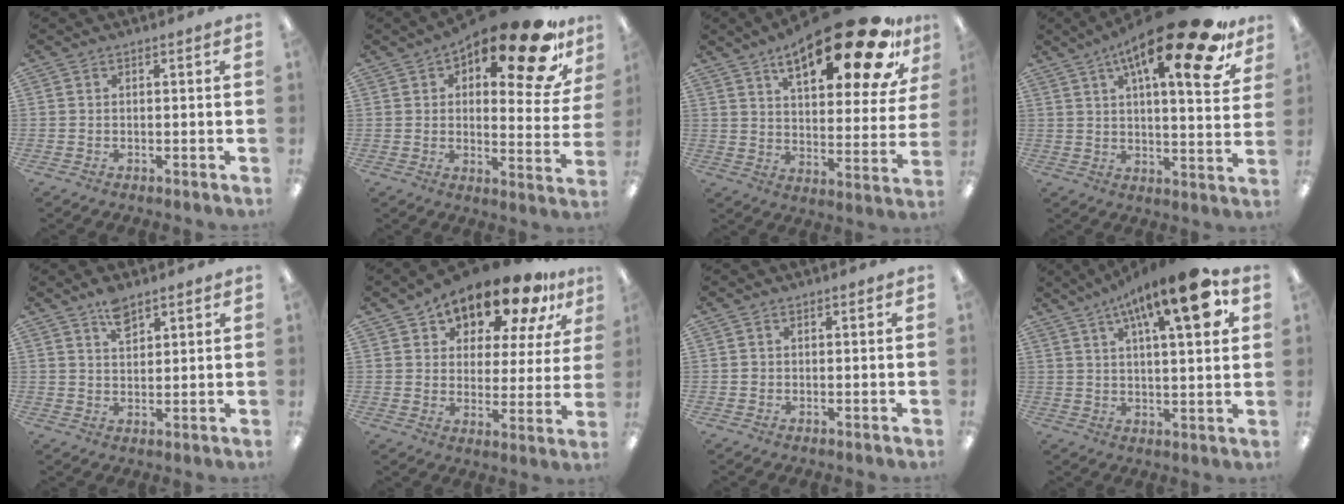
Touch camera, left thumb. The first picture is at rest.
{"total": 20.9, "force": [13.5, 6.7, 14.5], "torque": [-0.198, -0.092, 0.215]}
{"total": 24.3, "force": [15.4, 7.8, 17.0], "torque": [-0.249, -0.094, 0.246]}
{"total": 21.6, "force": [12.8, 5.4, 16.6], "torque": [-0.248, -0.072, 0.195]}
{"total": 5.5, "force": [3.8, 2.8, 2.8], "torque": [-0.040, -0.015, 0.067]}
{"total": 15.6, "force": [13.2, 5.6, 6.2], "torque": [-0.115, -0.099, 0.230]}
{"total": 0.7, "force": [0.1, 0.7, 0.1], "torque": [-0.003, 0.005, 0.000]}
{"total": 17.2, "force": [8.6, 4.9, 14.1], "torque": [-0.214, -0.034, 0.130]}